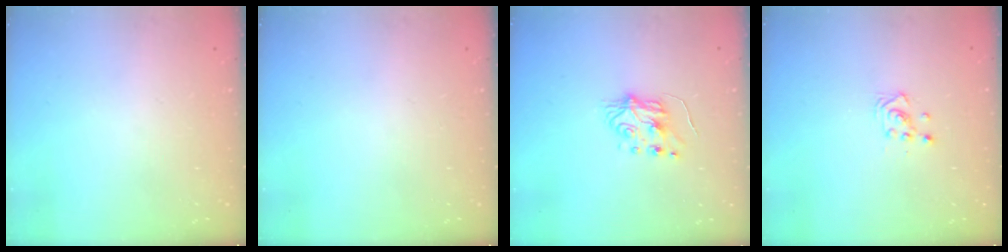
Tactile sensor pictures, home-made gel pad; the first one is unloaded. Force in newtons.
{"total": 0.0}
{"total": 5.2, "press": 5.1, "slide": 0.7}
{"total": 3.1, "press": 3.1, "slide": 0.2}